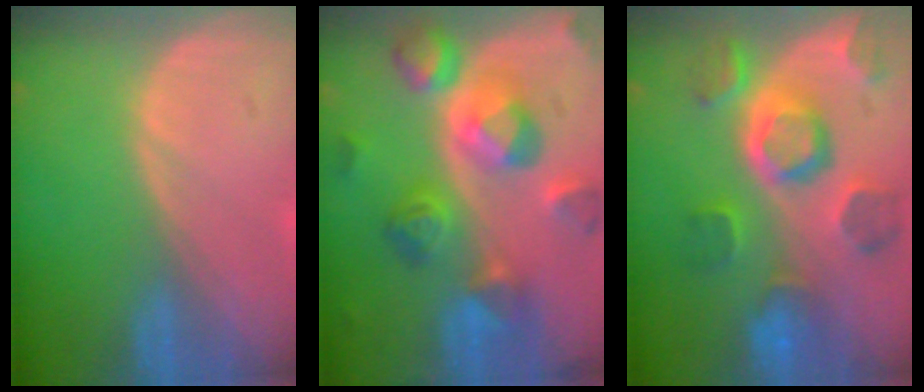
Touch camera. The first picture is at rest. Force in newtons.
{"total": 11.4, "press": 11.3, "slide": 1.1}
{"total": 11.3, "press": 10.1, "slide": 5.1}